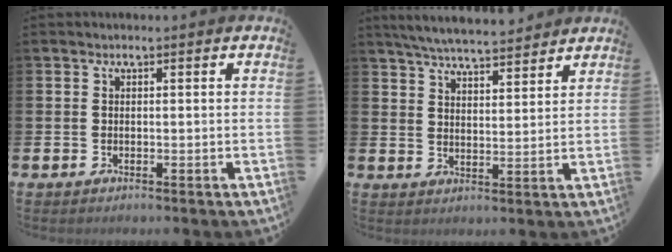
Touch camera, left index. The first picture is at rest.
{"total": 6.2, "force": [6.0, 0.4, 1.3], "torque": [-0.035, -0.032, 0.107]}